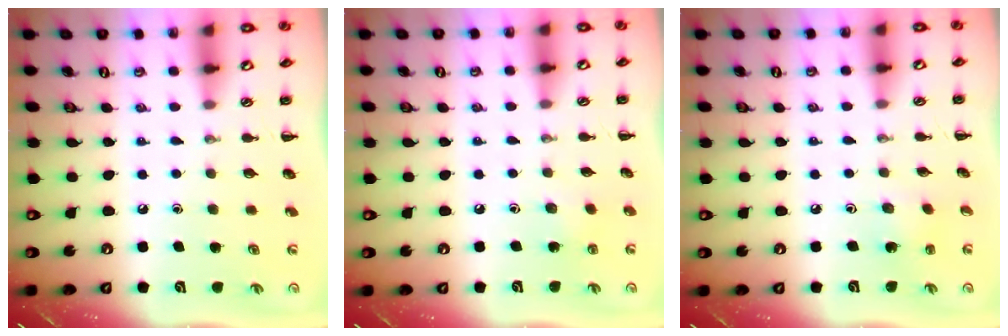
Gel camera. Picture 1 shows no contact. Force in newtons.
{"total": 2.2, "press": 2.0, "slide": 0.8}
{"total": 1.8, "press": 1.6, "slide": 0.6}